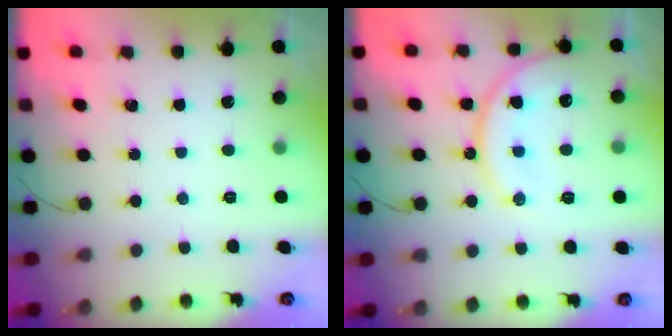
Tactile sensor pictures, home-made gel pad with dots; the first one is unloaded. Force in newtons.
{"total": 13.6, "press": 13.6, "slide": 0.9}